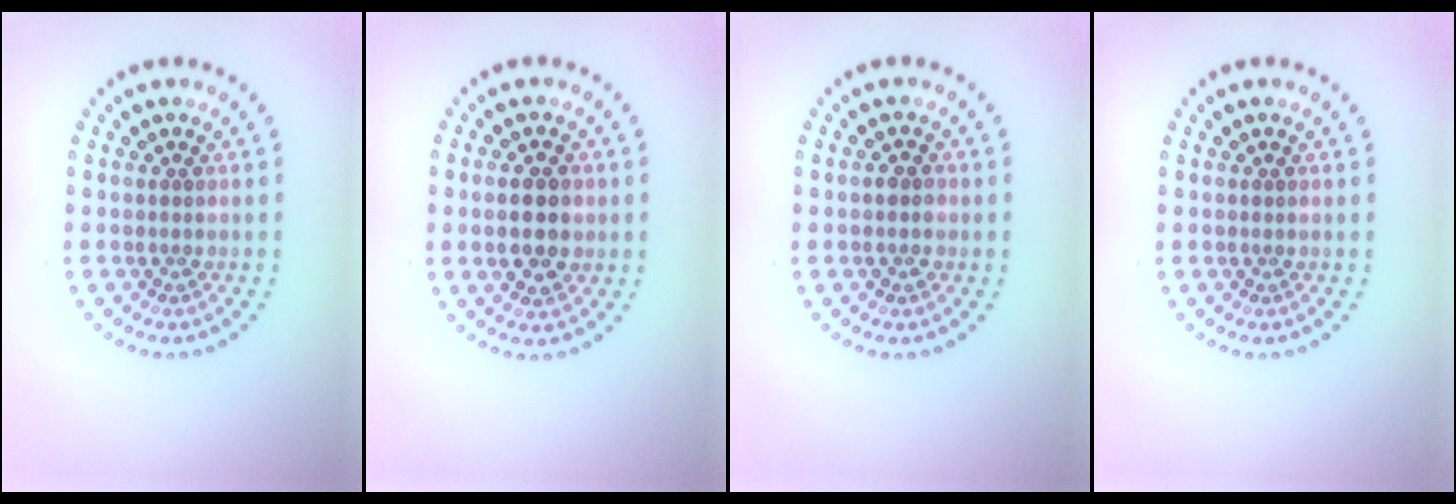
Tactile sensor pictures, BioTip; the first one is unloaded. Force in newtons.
{"total": 4.4, "press": 4.4, "slide": 0.1}
{"total": 1.4, "press": 1.4, "slide": 0.4}
{"total": 0.0}